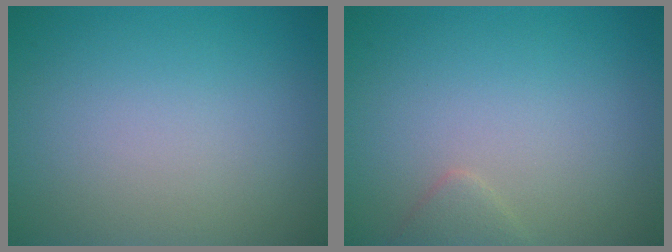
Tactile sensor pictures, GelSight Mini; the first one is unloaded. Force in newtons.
{"total": 1.2, "press": 1.2, "slide": 0.1}